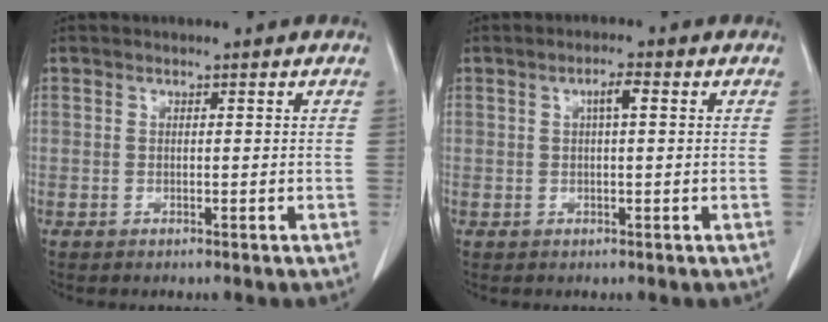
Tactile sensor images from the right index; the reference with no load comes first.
{"total": 2.3, "force": [0.6, 0.3, 2.2], "torque": [-0.038, 0.004, 0.009]}